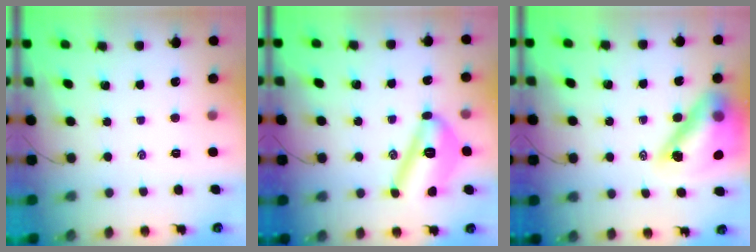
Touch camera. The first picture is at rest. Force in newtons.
{"total": 13.0, "press": 12.9, "slide": 1.6}
{"total": 16.7, "press": 16.0, "slide": 4.8}